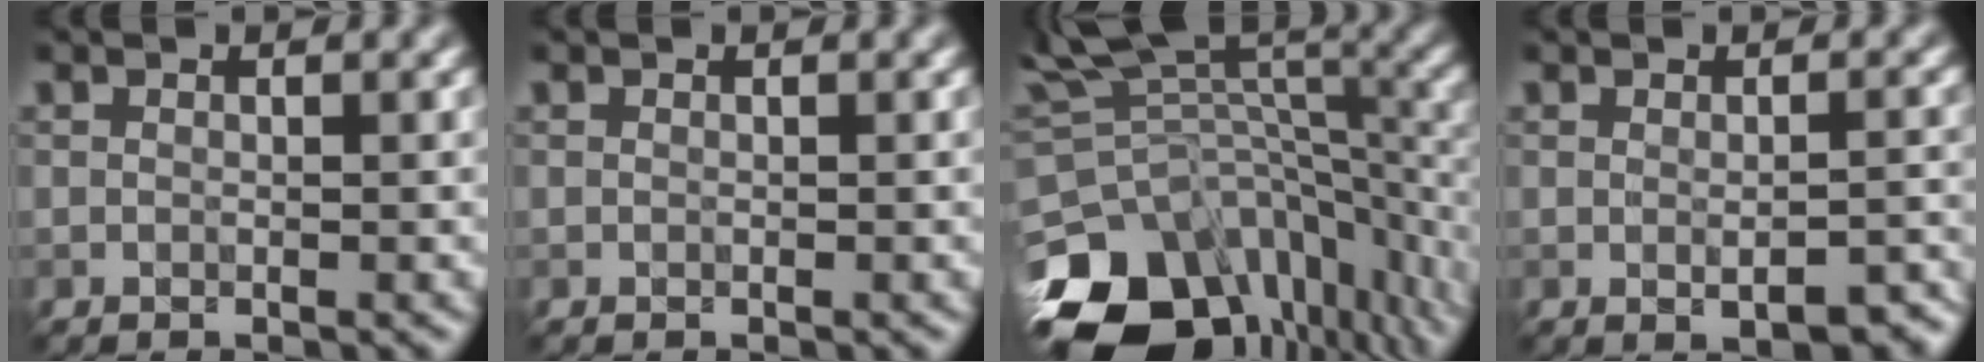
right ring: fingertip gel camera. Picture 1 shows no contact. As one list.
[{"total": 0.0}, {"total": 13.9, "force": [-7.3, 8.9, 7.8], "torque": [-0.144, 0.017, -0.082]}, {"total": 3.1, "force": [-1.5, 0.8, 2.5], "torque": [-0.035, -0.006, -0.005]}]